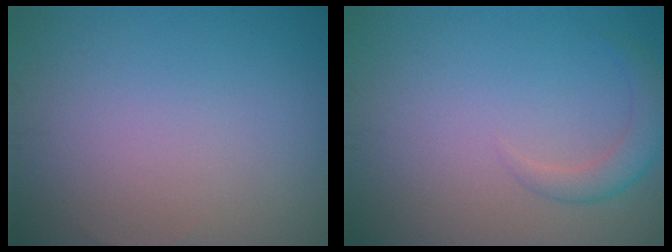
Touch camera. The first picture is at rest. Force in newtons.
{"total": 2.2, "press": 2.2, "slide": 0.1}